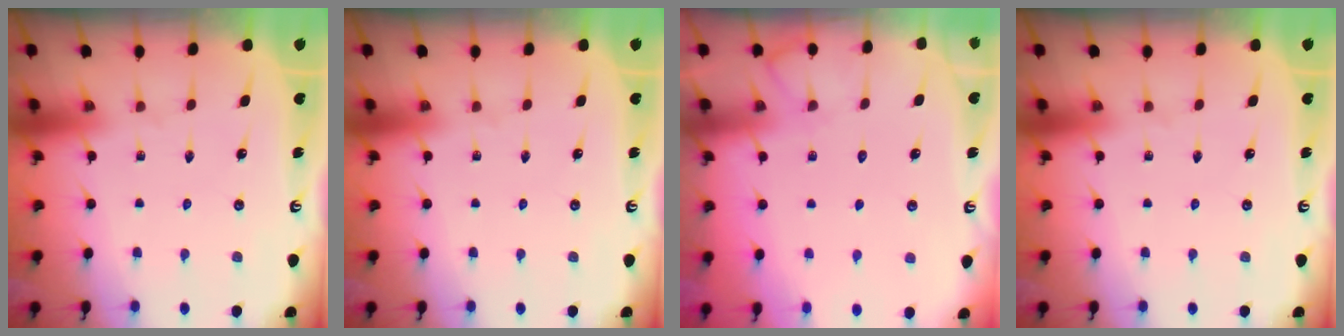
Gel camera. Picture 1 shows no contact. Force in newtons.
{"total": 0.0}
{"total": 5.3, "press": 5.2, "slide": 0.6}
{"total": 0.0}